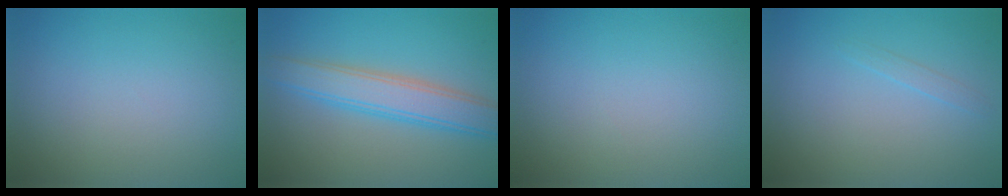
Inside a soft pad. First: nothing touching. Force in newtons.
{"total": 4.9, "press": 4.9, "slide": 0.1}
{"total": 0.0}
{"total": 0.7, "press": 0.7, "slide": 0.1}